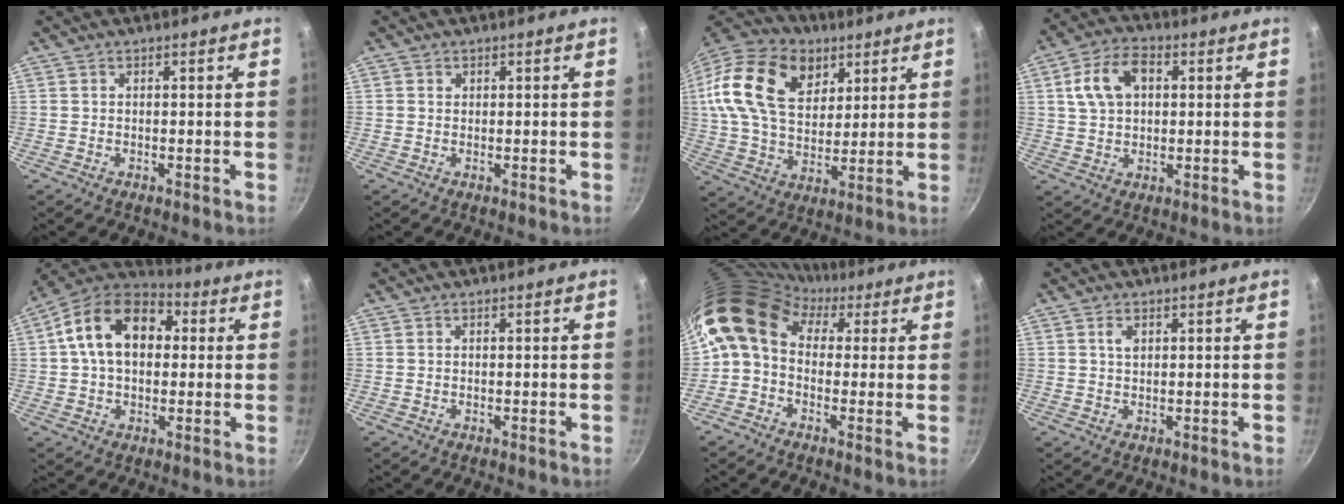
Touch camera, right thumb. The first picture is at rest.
{"total": 0.7, "force": [0.3, 0.6, 0.1], "torque": [0.001, 0.003, 0.003]}
{"total": 24.8, "force": [9.4, 16.8, 15.6], "torque": [-0.290, 0.004, 0.162]}
{"total": 9.9, "force": [2.4, 6.7, 6.9], "torque": [-0.112, 0.016, 0.036]}
{"total": 16.3, "force": [2.8, 11.1, 11.5], "torque": [-0.161, 0.030, 0.026]}
{"total": 0.0}
{"total": 13.4, "force": [2.6, 10.3, 8.2], "torque": [-0.148, 0.032, 0.020]}
{"total": 2.0, "force": [0.8, 1.2, 1.4], "torque": [-0.021, -0.002, 0.013]}